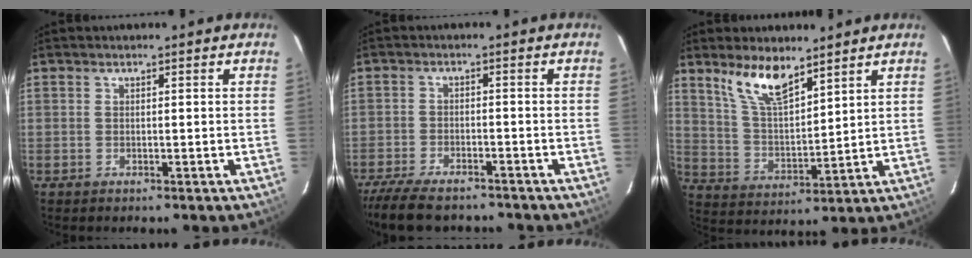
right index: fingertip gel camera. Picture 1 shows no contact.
{"total": 12.1, "force": [-10.2, 3.5, 5.5], "torque": [-0.133, -0.029, -0.169]}
{"total": 9.7, "force": [7.2, 2.8, 5.9], "torque": [-0.112, 0.003, 0.148]}